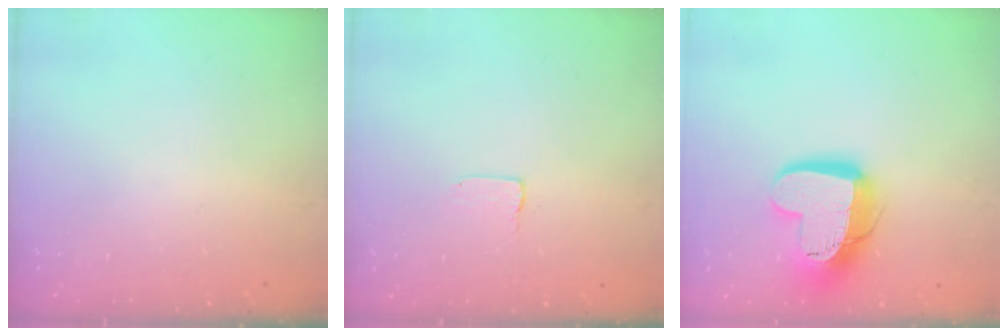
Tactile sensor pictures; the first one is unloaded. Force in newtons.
{"total": 1.0, "press": 1.0, "slide": 0.1}
{"total": 18.9, "press": 18.8, "slide": 1.5}